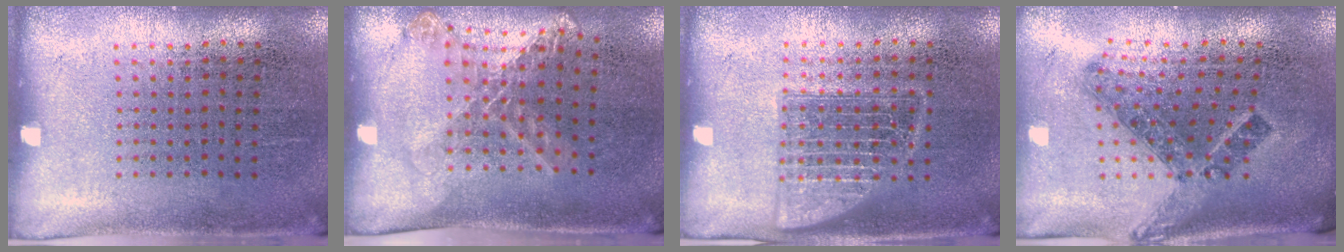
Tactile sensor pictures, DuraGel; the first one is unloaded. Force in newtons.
{"total": 1.3, "press": 1.2, "slide": 0.4}
{"total": 2.5, "press": 2.5, "slide": 0.3}
{"total": 1.5, "press": 1.1, "slide": 1.0}